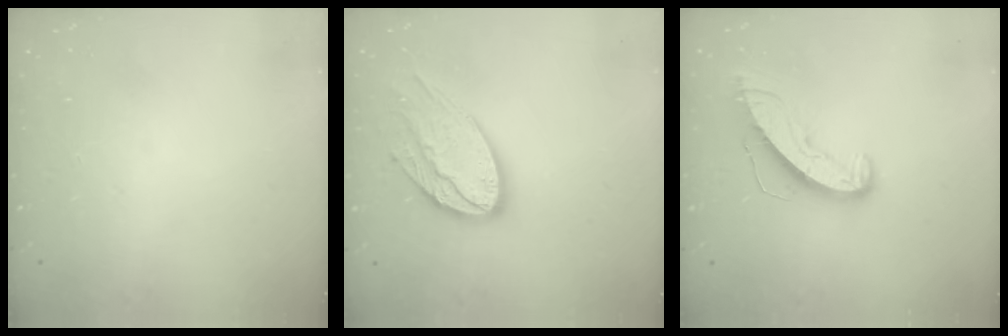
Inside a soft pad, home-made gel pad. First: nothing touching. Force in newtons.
{"total": 15.8, "press": 15.8, "slide": 1.2}
{"total": 9.1, "press": 9.1, "slide": 0.4}